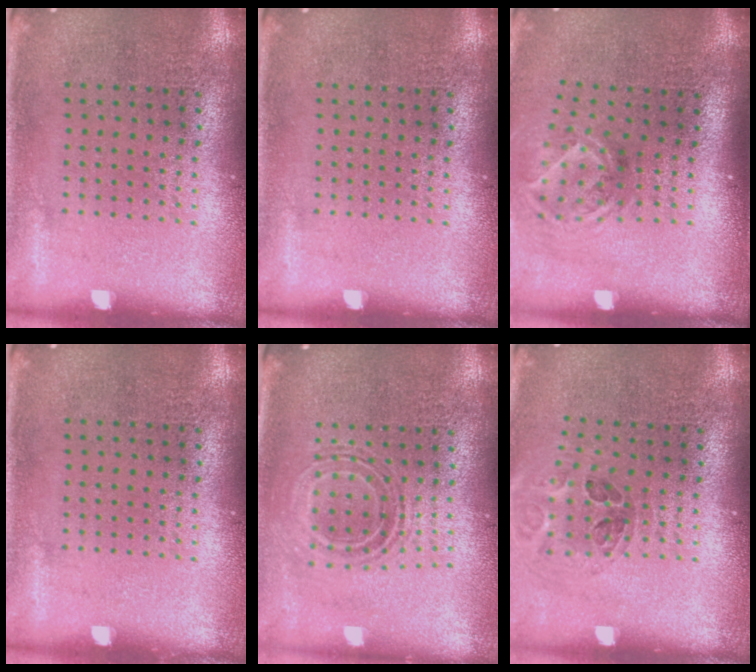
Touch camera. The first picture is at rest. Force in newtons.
{"total": 0.0}
{"total": 1.9, "press": 1.3, "slide": 1.5}
{"total": 0.0}
{"total": 0.7, "press": 0.7, "slide": 0.2}
{"total": 1.0, "press": 1.0, "slide": 0.1}